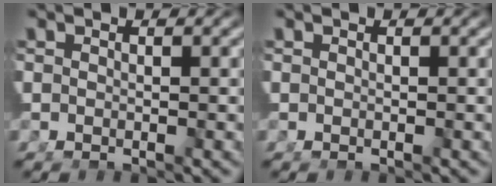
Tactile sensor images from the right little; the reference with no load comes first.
{"total": 0.0}